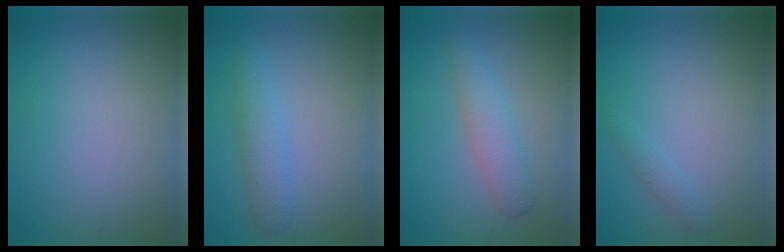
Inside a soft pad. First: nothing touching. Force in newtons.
{"total": 2.5, "press": 2.5, "slide": 0.0}
{"total": 3.1, "press": 3.1, "slide": 0.1}
{"total": 1.0, "press": 1.0, "slide": 0.1}